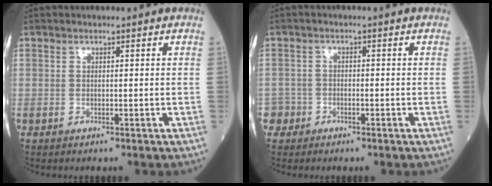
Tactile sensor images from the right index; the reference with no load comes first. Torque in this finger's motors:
{"motor_torque": [-0.15, -0.09, -0.06, -0.02]}